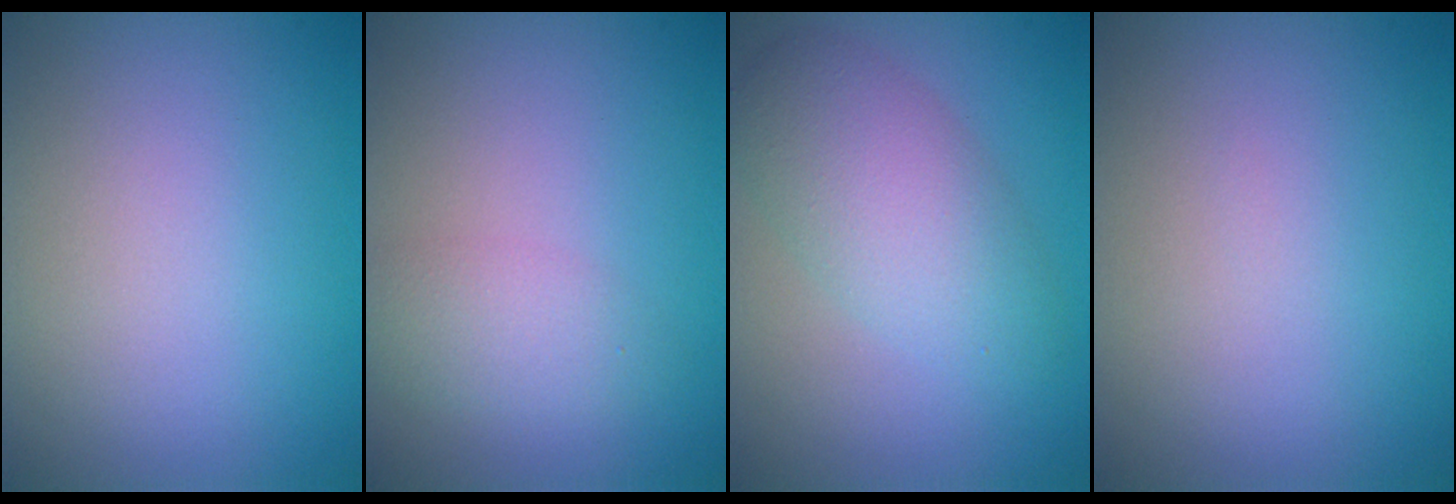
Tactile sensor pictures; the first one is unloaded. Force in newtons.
{"total": 2.3, "press": 2.3, "slide": 0.1}
{"total": 4.8, "press": 4.8, "slide": 0.1}
{"total": 0.0}